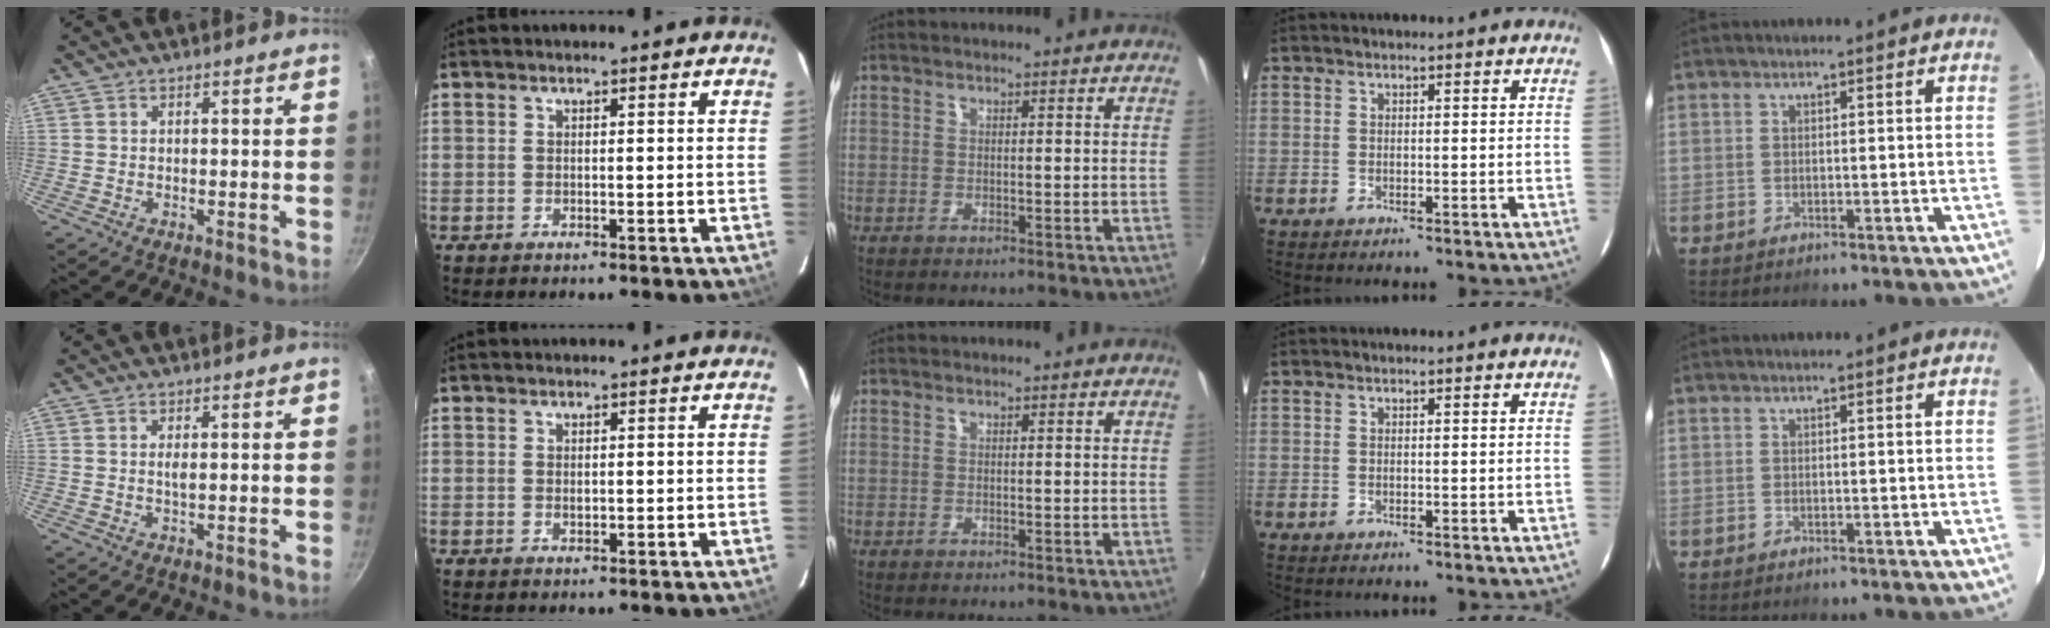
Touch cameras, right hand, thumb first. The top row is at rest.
{"thumb": {"total": 1.2, "force": [0.2, 0.2, 1.2], "torque": [-0.023, -0.002, 0.003]}, "index": {"total": 0.6, "force": [0.1, 0.5, 0.4], "torque": [-0.006, 0.001, 0.003]}}